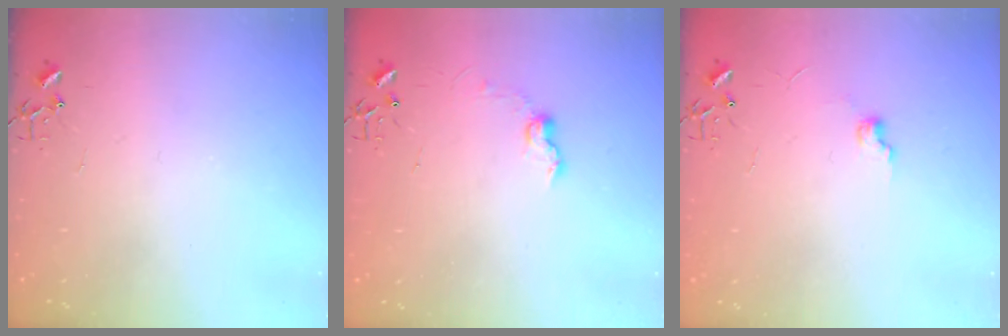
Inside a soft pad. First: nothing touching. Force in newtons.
{"total": 7.8, "press": 7.8, "slide": 0.8}
{"total": 5.9, "press": 5.9, "slide": 0.7}